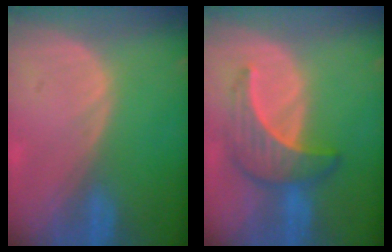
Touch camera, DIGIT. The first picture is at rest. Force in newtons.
{"total": 6.5, "press": 6.4, "slide": 1.2}